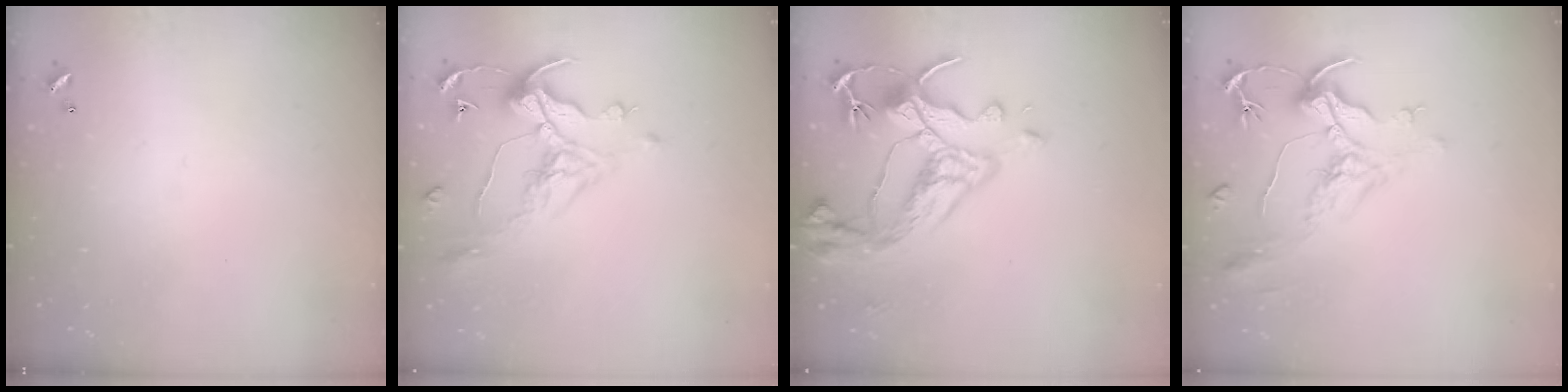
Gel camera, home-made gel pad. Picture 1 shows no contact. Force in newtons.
{"total": 1.0, "press": 0.2, "slide": 1.0}
{"total": 10.7, "press": 10.5, "slide": 1.8}
{"total": 2.2, "press": 1.7, "slide": 1.4}